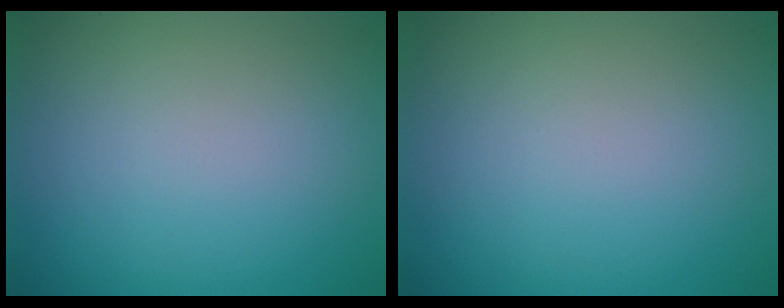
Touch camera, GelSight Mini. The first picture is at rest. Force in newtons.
{"total": 0.0}